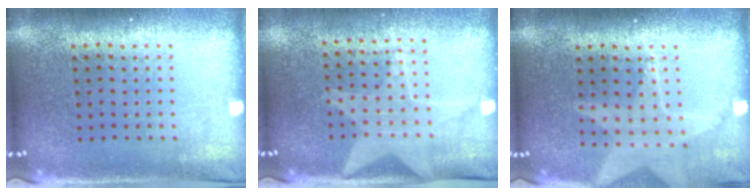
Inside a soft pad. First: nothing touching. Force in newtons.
{"total": 1.8, "press": 1.5, "slide": 1.0}
{"total": 1.3, "press": 1.3, "slide": 0.1}